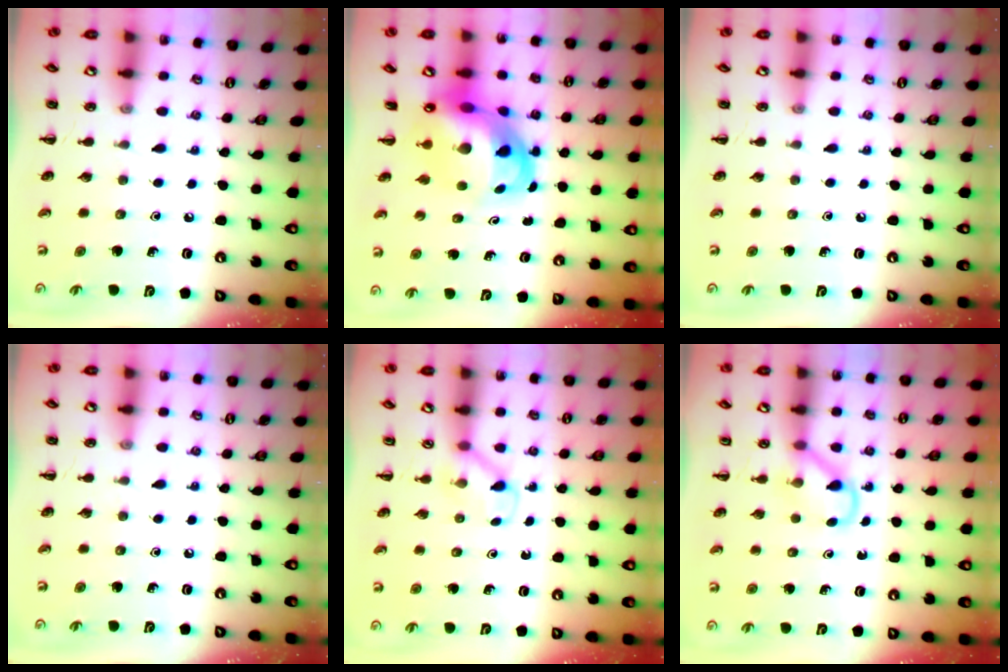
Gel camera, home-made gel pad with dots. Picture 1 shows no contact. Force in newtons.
{"total": 7.8, "press": 7.5, "slide": 2.1}
{"total": 0.0}
{"total": 0.0}
{"total": 3.0, "press": 2.8, "slide": 1.1}
{"total": 3.6, "press": 3.3, "slide": 1.2}